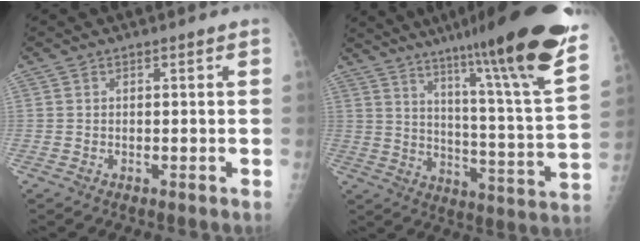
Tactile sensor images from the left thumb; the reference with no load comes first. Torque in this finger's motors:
{"motor_torque": [1.63, -0.25, 1.34, -1.45, 0.34]}